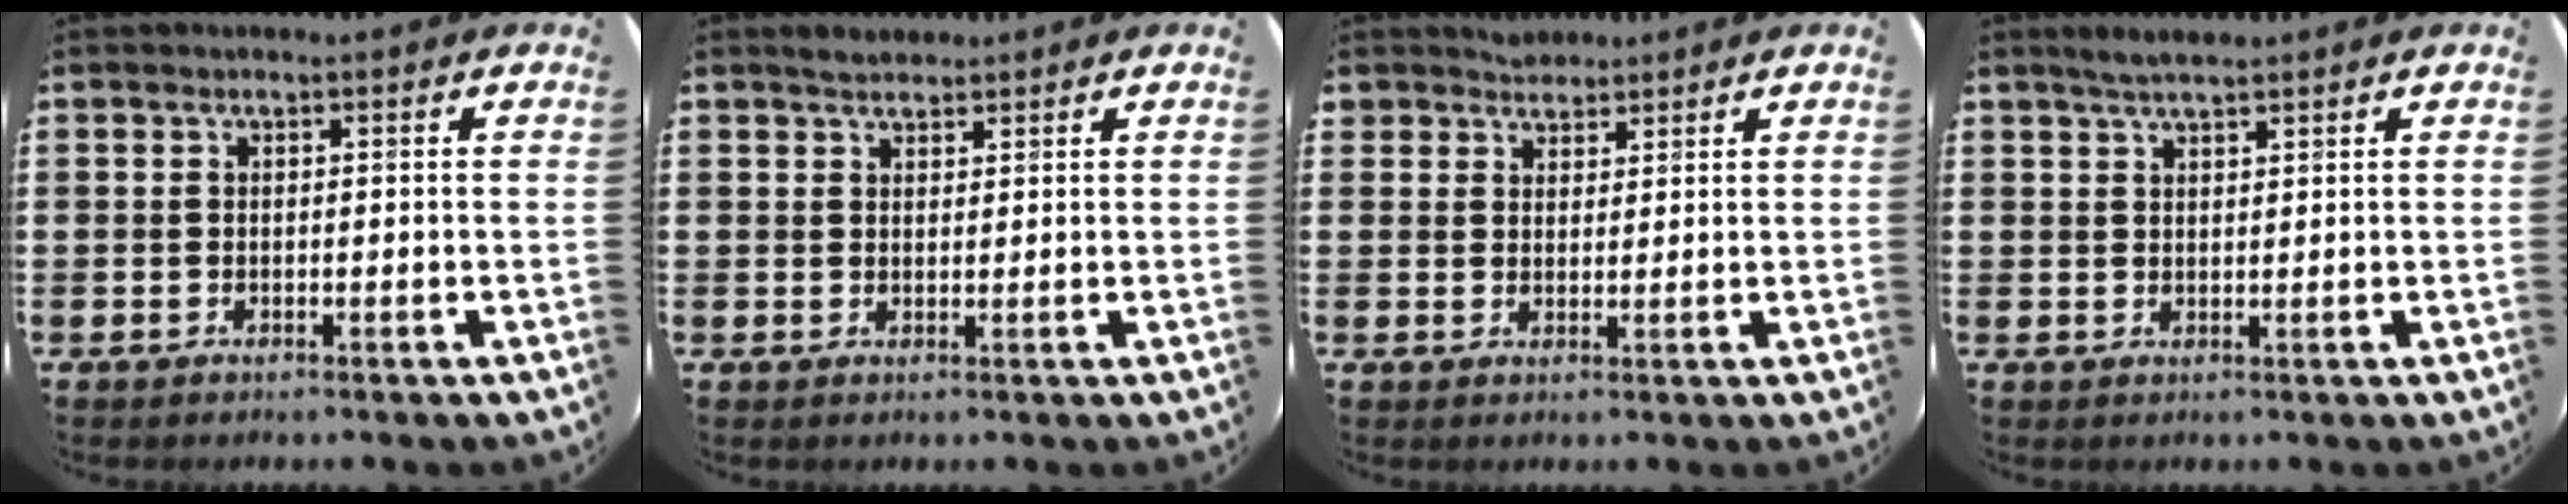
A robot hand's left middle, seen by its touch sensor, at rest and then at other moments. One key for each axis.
{"total": 1.7, "fx": 1.6, "fy": 0.5, "fz": 0.3, "tx": -0.008, "ty": 0.004, "tz": 0.030}
{"total": 2.3, "fx": 2.2, "fy": 0.6, "fz": -0.4, "tx": 0.003, "ty": 0.001, "tz": 0.044}
{"total": 2.2, "fx": 1.9, "fy": 0.1, "fz": 1.1, "tx": -0.024, "ty": 0.003, "tz": 0.035}